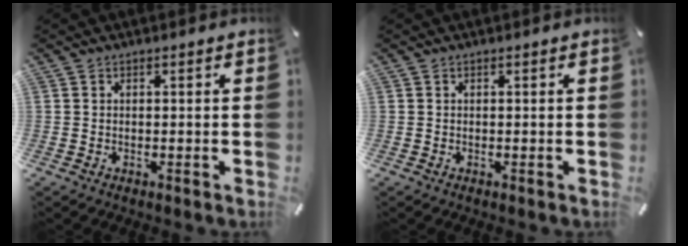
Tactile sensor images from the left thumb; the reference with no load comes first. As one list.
[{"total": 0.0}]